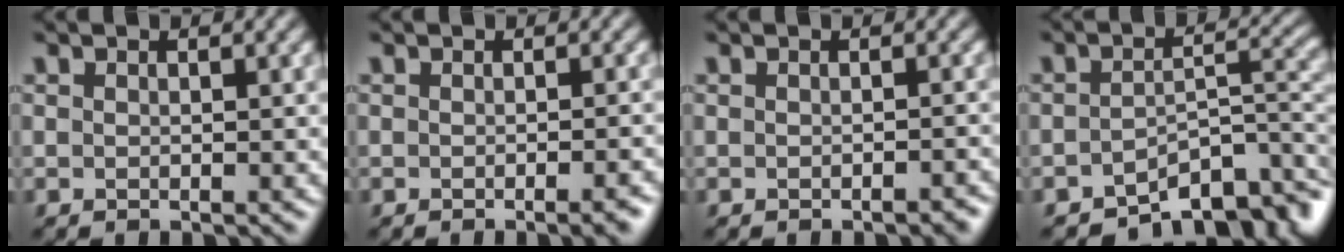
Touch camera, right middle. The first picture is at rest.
{"total": 2.3, "force": [-1.2, 0.6, 1.9], "torque": [-0.015, 0.002, -0.017]}
{"total": 1.1, "force": [-0.8, 0.3, 0.7], "torque": [-0.009, 0.000, -0.010]}
{"total": 7.7, "force": [-5.1, 3.4, 4.6], "torque": [-0.040, -0.006, -0.079]}